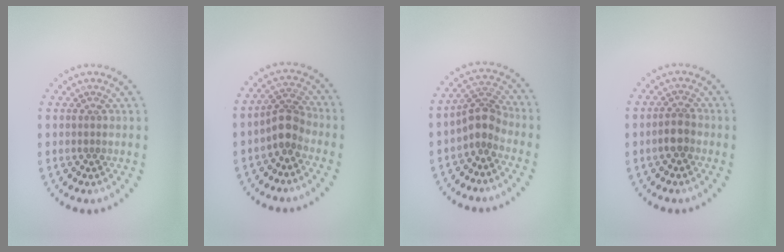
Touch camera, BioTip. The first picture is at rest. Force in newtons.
{"total": 2.8, "press": 2.1, "slide": 1.8}
{"total": 2.8, "press": 2.2, "slide": 1.8}
{"total": 1.7, "press": 1.5, "slide": 0.8}